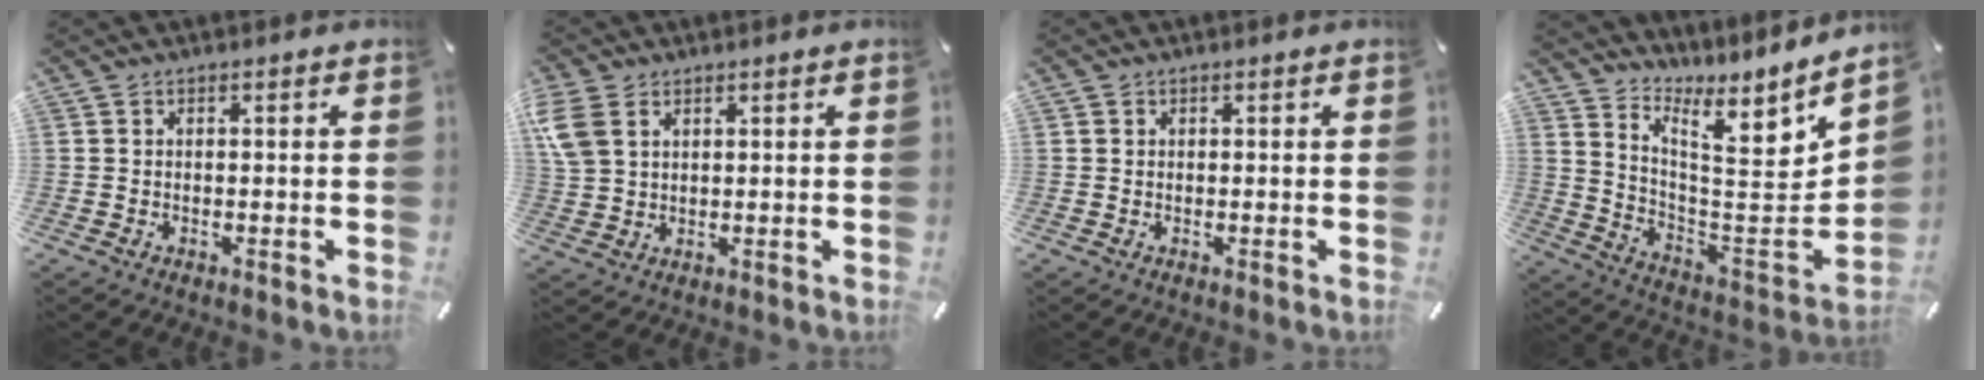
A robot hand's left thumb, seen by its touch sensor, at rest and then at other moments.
{"total": 7.0, "force": [2.9, 5.1, 3.8], "torque": [-0.101, 0.003, 0.057]}
{"total": 0.6, "force": [0.2, 0.6, 0.1], "torque": [0.000, 0.003, 0.003]}
{"total": 9.2, "force": [8.1, 1.6, 4.1], "torque": [-0.050, -0.120, 0.125]}